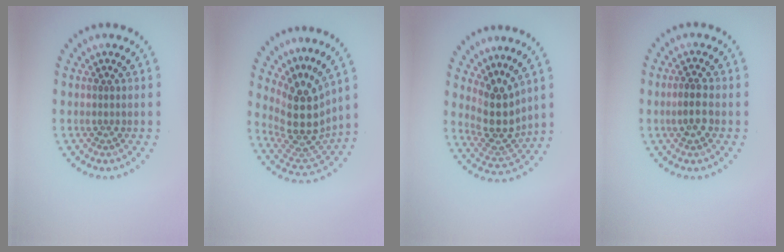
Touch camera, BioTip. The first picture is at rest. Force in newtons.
{"total": 4.9, "press": 3.7, "slide": 3.3}
{"total": 4.0, "press": 3.0, "slide": 2.6}
{"total": 2.2, "press": 2.2, "slide": 0.3}